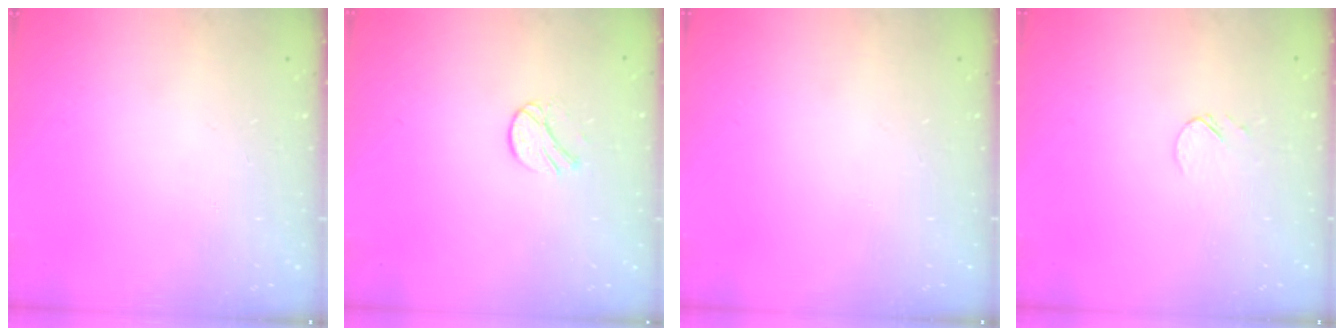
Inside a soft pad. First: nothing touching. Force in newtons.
{"total": 7.2, "press": 7.1, "slide": 0.5}
{"total": 0.0}
{"total": 4.0, "press": 3.9, "slide": 0.5}